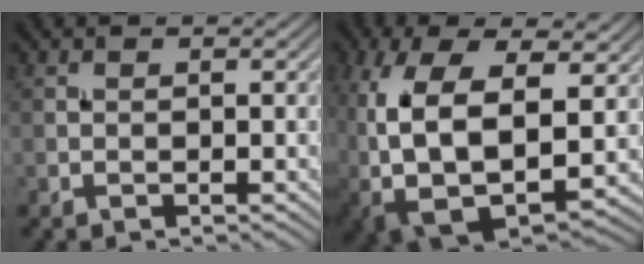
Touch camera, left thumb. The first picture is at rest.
{"total": 14.0, "force": [0.8, 8.3, 11.3], "torque": [-0.240, -0.025, 0.022]}